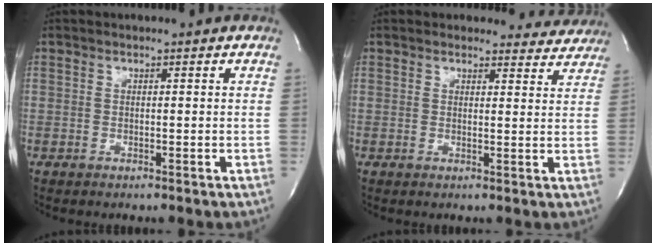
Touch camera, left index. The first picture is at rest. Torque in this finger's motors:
{"motor_torque": [1.08, -1.06, 0.30, 0.06]}